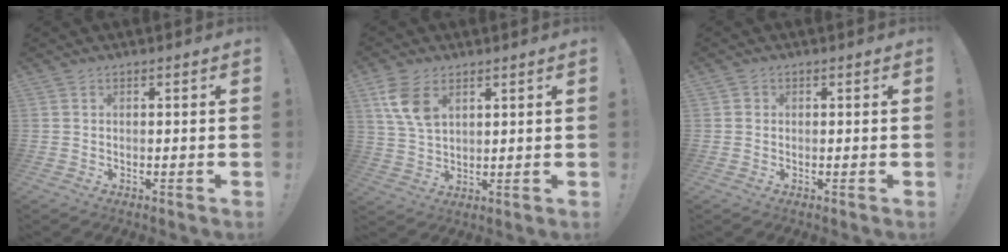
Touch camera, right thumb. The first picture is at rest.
{"total": 9.2, "force": [4.3, 5.4, 6.1], "torque": [-0.116, -0.008, 0.085]}
{"total": 0.8, "force": [0.2, 0.7, 0.1], "torque": [0.005, 0.000, 0.002]}